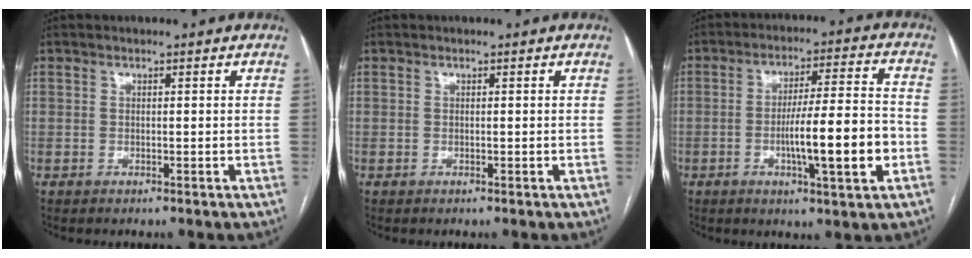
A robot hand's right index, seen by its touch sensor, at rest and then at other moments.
{"total": 0.0}
{"total": 12.3, "force": [-3.1, 0.8, 11.9], "torque": [-0.190, 0.006, -0.047]}